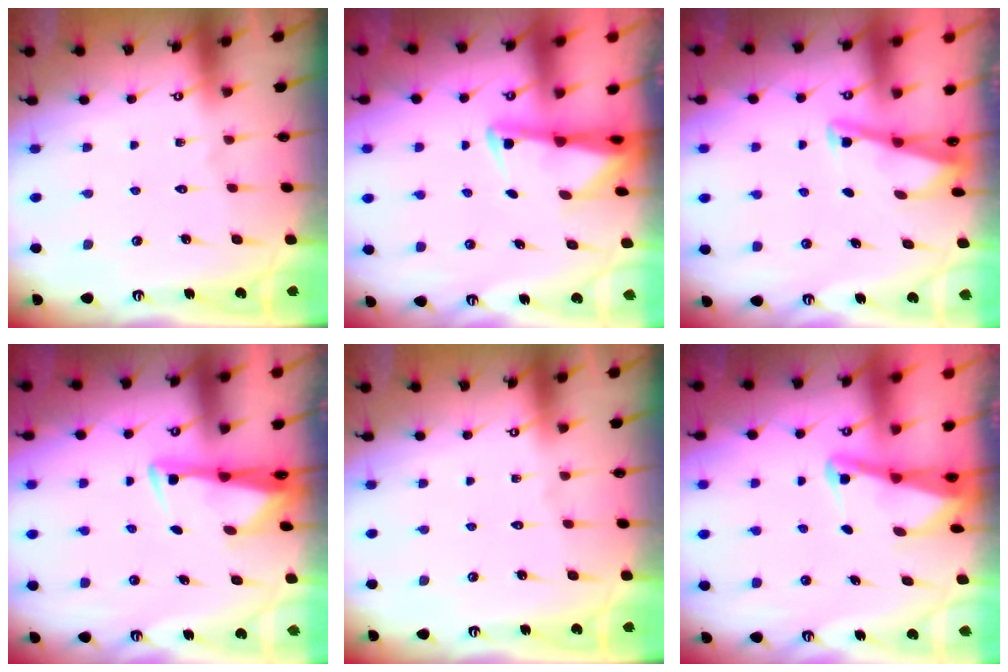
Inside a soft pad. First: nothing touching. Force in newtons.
{"total": 2.2, "press": 2.2, "slide": 0.4}
{"total": 2.9, "press": 2.9, "slide": 0.3}
{"total": 2.9, "press": 2.8, "slide": 0.9}
{"total": 0.0}
{"total": 2.6, "press": 2.5, "slide": 0.6}